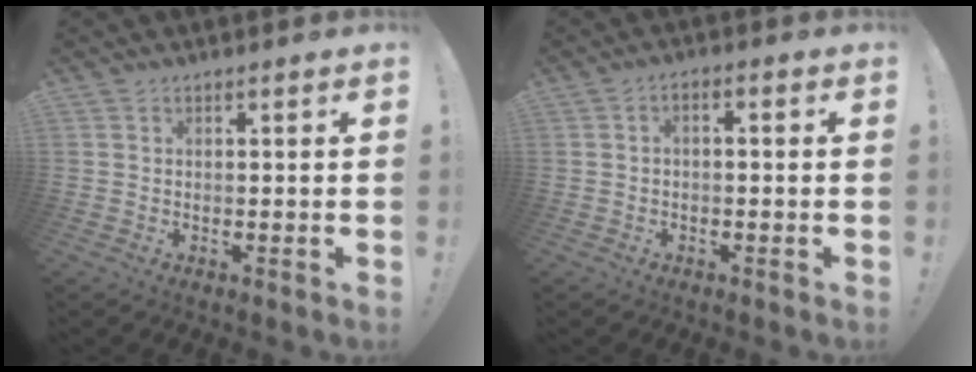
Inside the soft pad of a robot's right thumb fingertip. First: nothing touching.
{"total": 2.1, "force": [-1.6, 0.6, 1.3], "torque": [-0.019, 0.008, -0.029]}